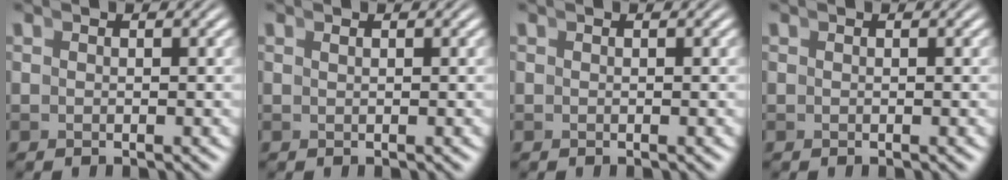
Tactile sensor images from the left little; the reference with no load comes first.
{"total": 0.5, "force": [0.1, -0.5, 0.0], "torque": [0.003, 0.001, 0.005]}
{"total": 0.0}
{"total": 0.0}